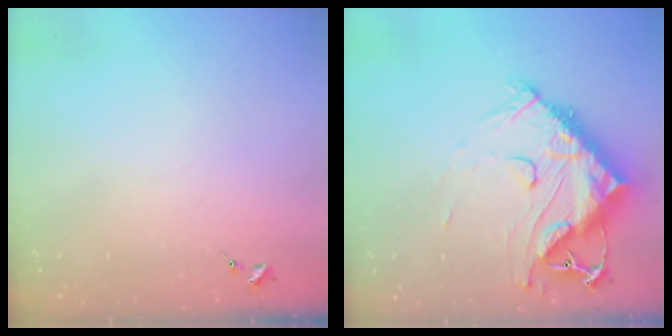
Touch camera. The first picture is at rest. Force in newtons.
{"total": 18.8, "press": 18.7, "slide": 1.7}